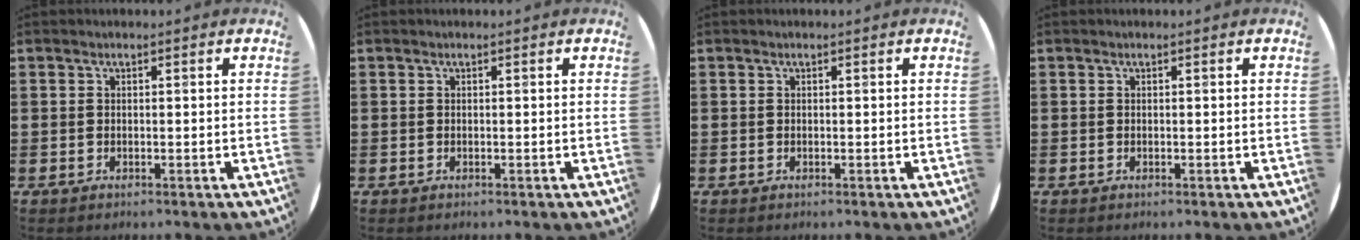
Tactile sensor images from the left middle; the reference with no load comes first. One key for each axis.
{"total": 0.0}
{"total": 0.0}
{"total": 0.0}